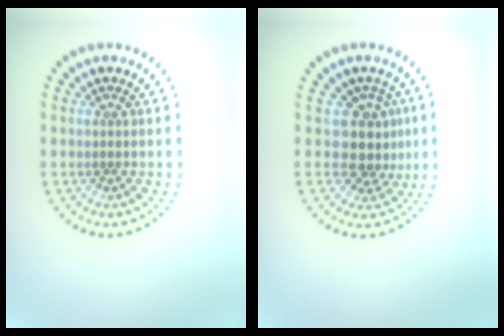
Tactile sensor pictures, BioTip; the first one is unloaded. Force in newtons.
{"total": 3.3, "press": 2.5, "slide": 2.1}